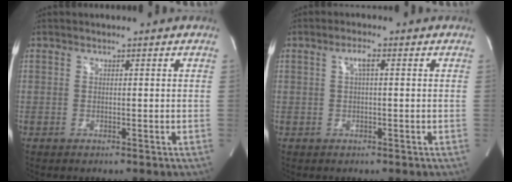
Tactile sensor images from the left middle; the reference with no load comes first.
{"total": 2.0, "force": [0.5, 0.3, 1.9], "torque": [-0.037, 0.005, 0.009]}